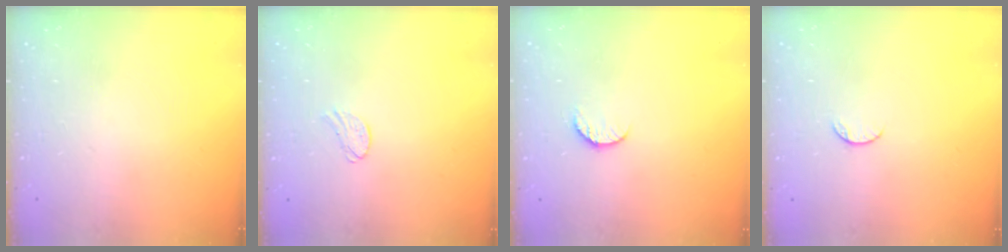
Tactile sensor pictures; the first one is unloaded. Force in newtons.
{"total": 5.3, "press": 5.3, "slide": 0.5}
{"total": 5.2, "press": 5.2, "slide": 0.4}
{"total": 4.7, "press": 4.7, "slide": 0.4}